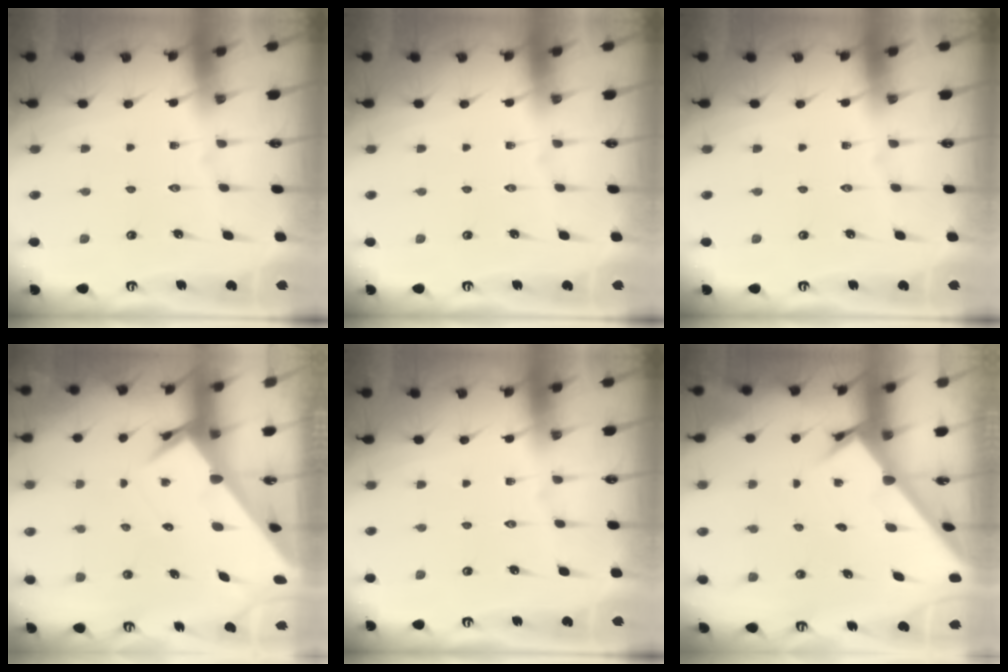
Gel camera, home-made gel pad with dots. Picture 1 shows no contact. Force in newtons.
{"total": 0.0}
{"total": 0.0}
{"total": 4.0, "press": 4.0, "slide": 0.2}
{"total": 0.0}
{"total": 2.3, "press": 2.3, "slide": 0.3}